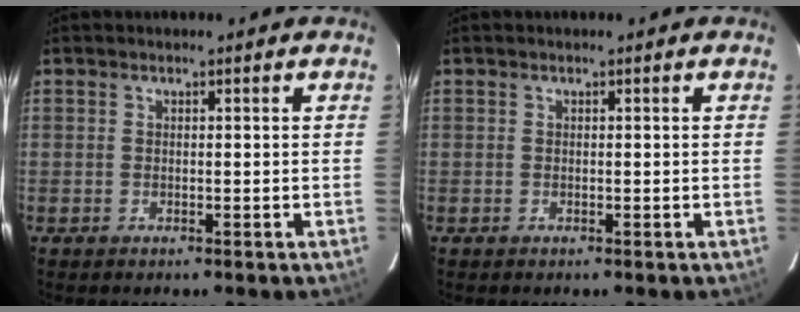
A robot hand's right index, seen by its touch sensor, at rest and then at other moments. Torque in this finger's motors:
{"motor_torque": [0.00, 0.00, 0.01, 0.00]}